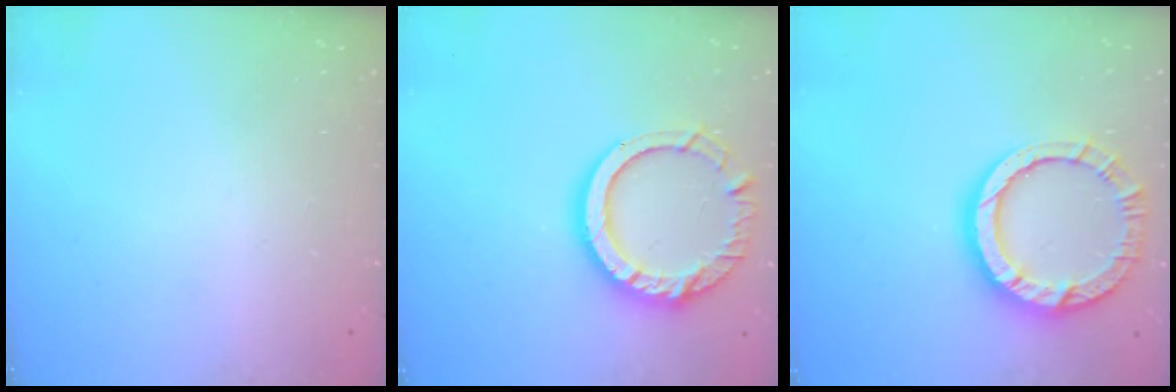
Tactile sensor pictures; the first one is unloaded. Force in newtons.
{"total": 15.6, "press": 15.5, "slide": 1.4}
{"total": 13.2, "press": 13.1, "slide": 1.6}